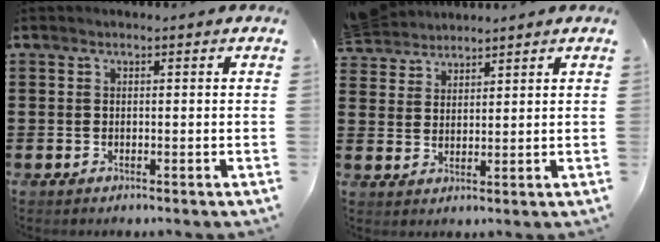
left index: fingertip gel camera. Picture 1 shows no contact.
{"total": 4.4, "force": [4.2, 1.3, 0.2], "torque": [-0.021, -0.008, 0.082]}